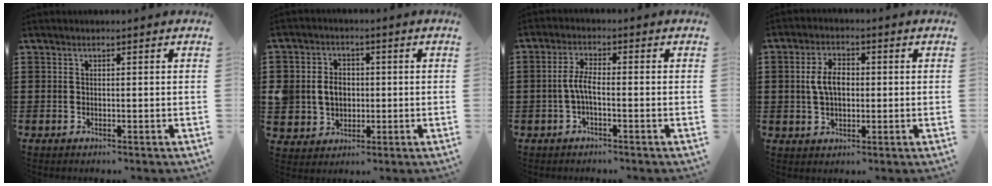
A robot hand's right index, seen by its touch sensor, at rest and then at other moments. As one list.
[{"total": 5.7, "force": [-0.1, 5.1, 2.6], "torque": [-0.073, 0.015, -0.004]}, {"total": 3.7, "force": [-1.0, 1.0, 3.4], "torque": [-0.084, -0.003, -0.026]}, {"total": 5.3, "force": [0.3, 3.1, 4.3], "torque": [-0.097, 0.010, 0.000]}]